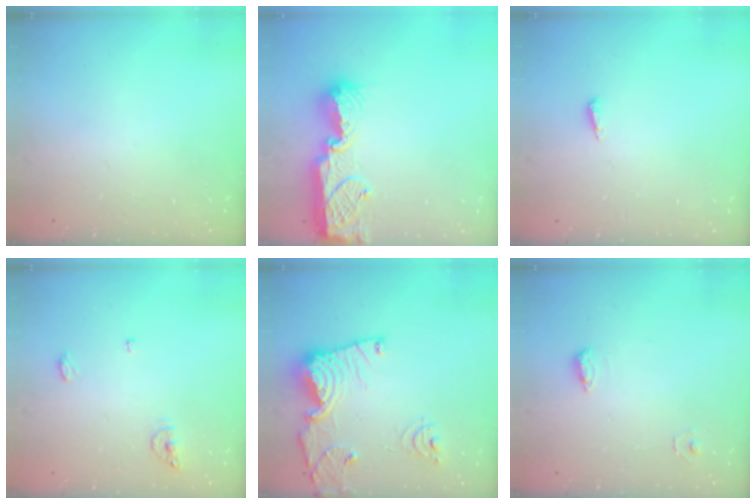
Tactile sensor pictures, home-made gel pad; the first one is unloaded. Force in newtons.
{"total": 11.0, "press": 11.0, "slide": 0.6}
{"total": 4.1, "press": 4.0, "slide": 0.8}
{"total": 5.9, "press": 5.6, "slide": 1.7}
{"total": 16.7, "press": 16.6, "slide": 1.6}
{"total": 6.2, "press": 6.0, "slide": 1.2}